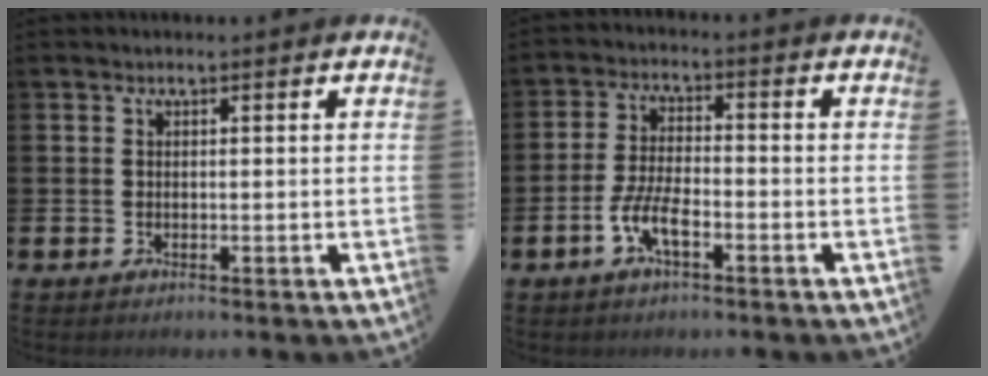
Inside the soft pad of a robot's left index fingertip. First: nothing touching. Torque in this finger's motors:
{"motor_torque": [1.00, 0.92, 0.09, 0.20]}